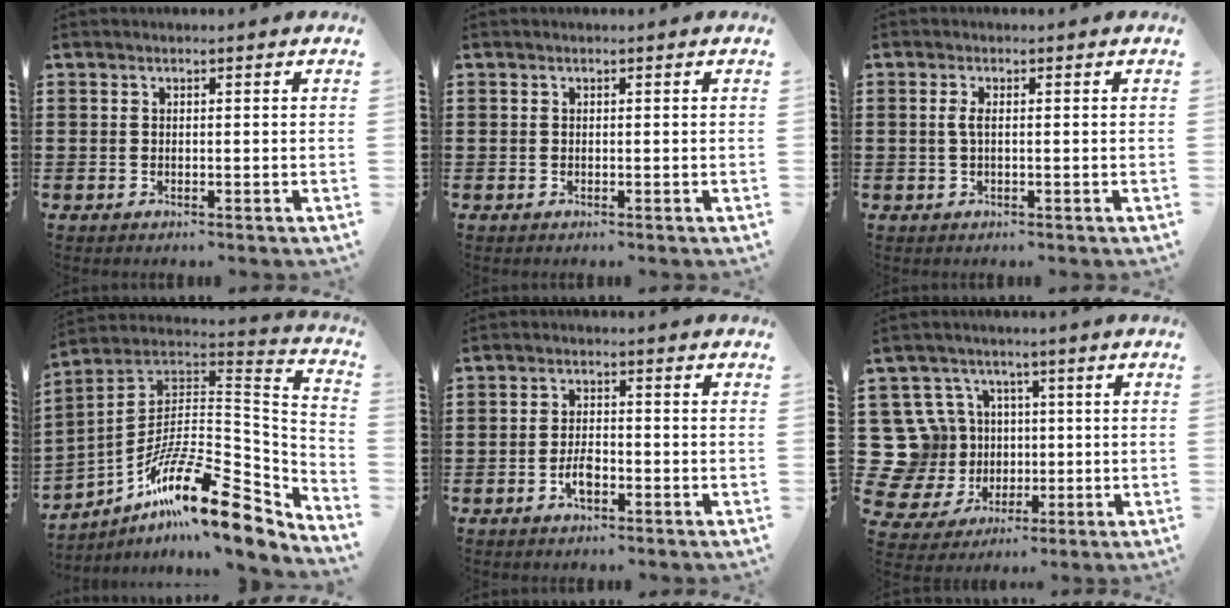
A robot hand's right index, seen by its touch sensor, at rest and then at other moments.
{"total": 0.0}
{"total": 1.8, "force": [-0.1, 0.4, 1.8], "torque": [-0.041, -0.002, -0.005]}
{"total": 17.6, "force": [-10.6, 5.3, 13.0], "torque": [-0.211, 0.011, -0.187]}
{"total": 3.4, "force": [-1.6, 1.5, 2.7], "torque": [-0.063, 0.000, -0.032]}
{"total": 11.2, "force": [1.4, 10.8, 2.7], "torque": [-0.140, -0.006, 0.037]}